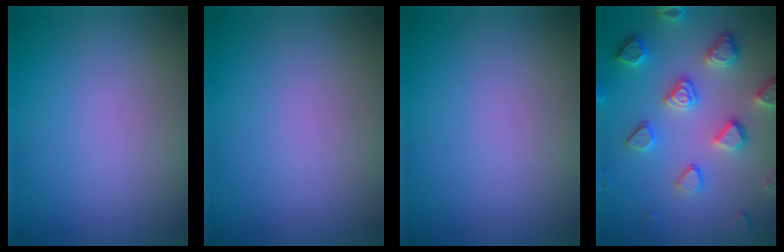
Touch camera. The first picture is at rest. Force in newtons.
{"total": 0.0}
{"total": 0.0}
{"total": 4.7, "press": 4.4, "slide": 1.5}